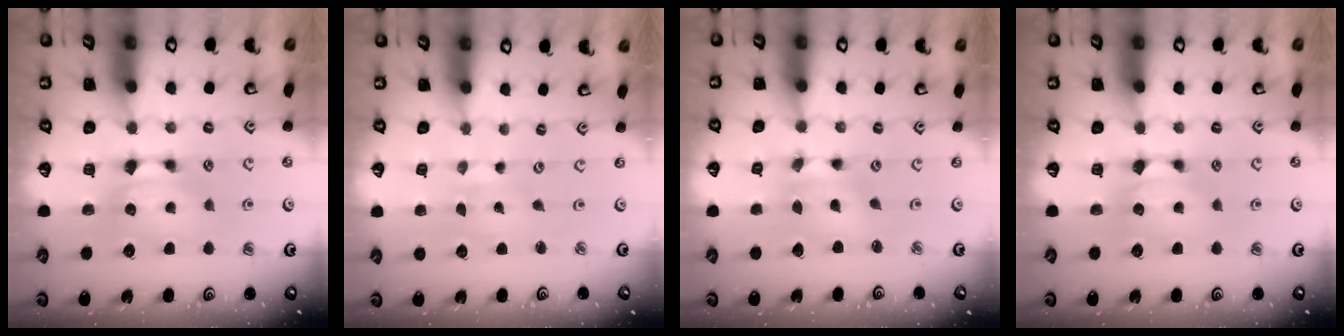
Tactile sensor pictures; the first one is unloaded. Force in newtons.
{"total": 5.2, "press": 5.2, "slide": 0.2}
{"total": 1.8, "press": 1.1, "slide": 1.4}
{"total": 0.0}